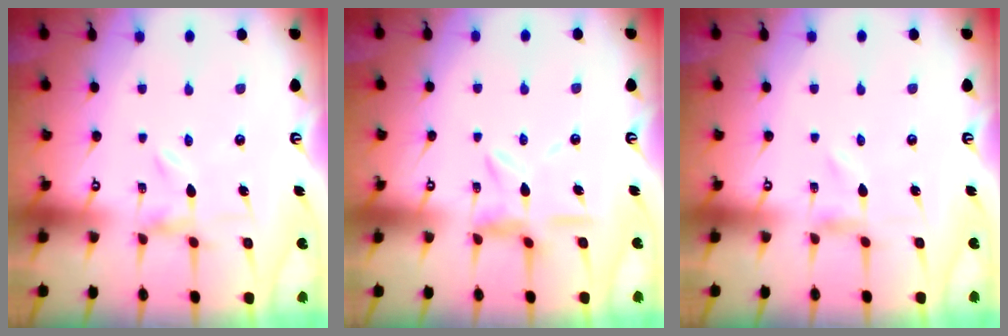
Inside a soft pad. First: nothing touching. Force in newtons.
{"total": 9.9, "press": 9.8, "slide": 0.9}
{"total": 0.0}